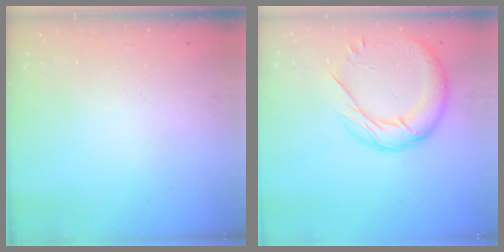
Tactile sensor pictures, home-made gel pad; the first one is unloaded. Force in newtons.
{"total": 15.4, "press": 15.3, "slide": 1.5}